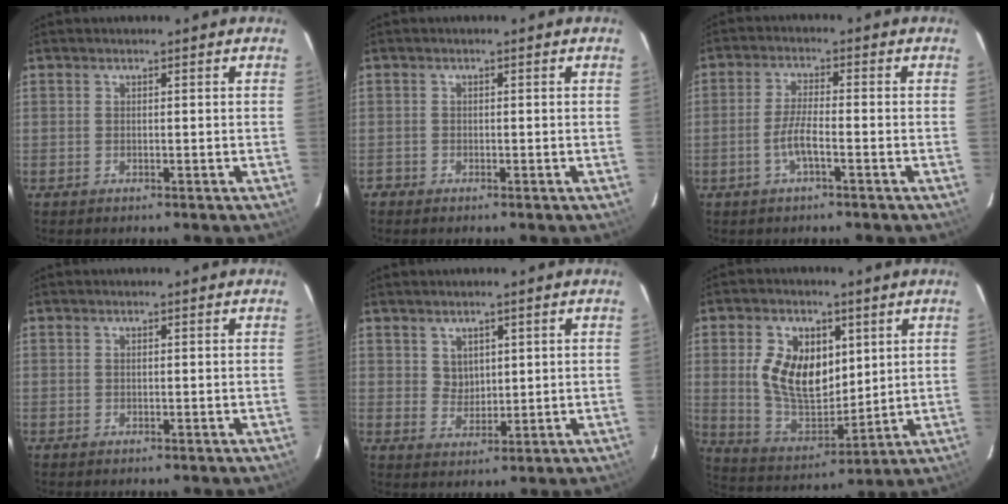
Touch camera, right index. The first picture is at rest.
{"total": 1.2, "force": [-0.8, 0.9, -0.1], "torque": [-0.001, 0.004, -0.016]}
{"total": 4.4, "force": [-2.1, 0.6, 3.8], "torque": [-0.082, 0.000, -0.040]}
{"total": 0.0}
{"total": 3.6, "force": [1.9, 2.9, 1.1], "torque": [-0.013, 0.002, 0.041]}
{"total": 14.2, "force": [3.3, 8.9, 10.6], "torque": [-0.213, 0.005, 0.078]}